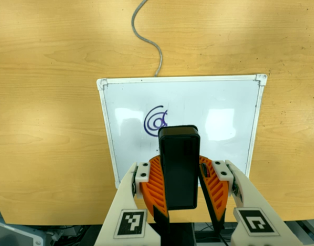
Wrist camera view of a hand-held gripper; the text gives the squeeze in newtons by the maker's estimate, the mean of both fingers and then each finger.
{"total": 9.6, "left": 9.9, "right": 9.2}